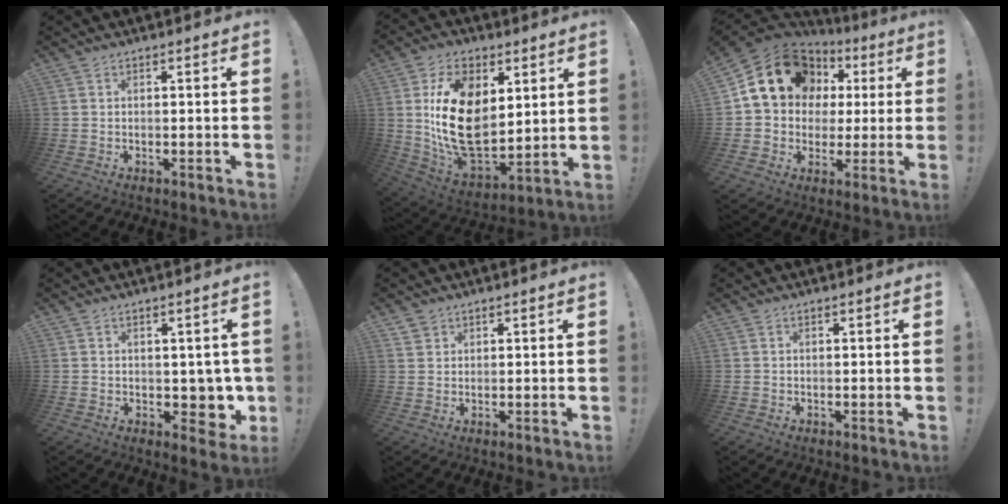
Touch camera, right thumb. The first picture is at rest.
{"total": 22.3, "force": [4.1, 15.1, 16.0], "torque": [-0.298, -0.029, 0.083]}
{"total": 18.4, "force": [6.5, 14.7, 9.0], "torque": [-0.132, -0.020, 0.140]}
{"total": 5.9, "force": [1.0, 4.8, 3.3], "torque": [-0.018, -0.015, 0.025]}
{"total": 1.9, "force": [1.5, 1.1, 0.0], "torque": [0.008, -0.013, 0.028]}
{"total": 0.0}